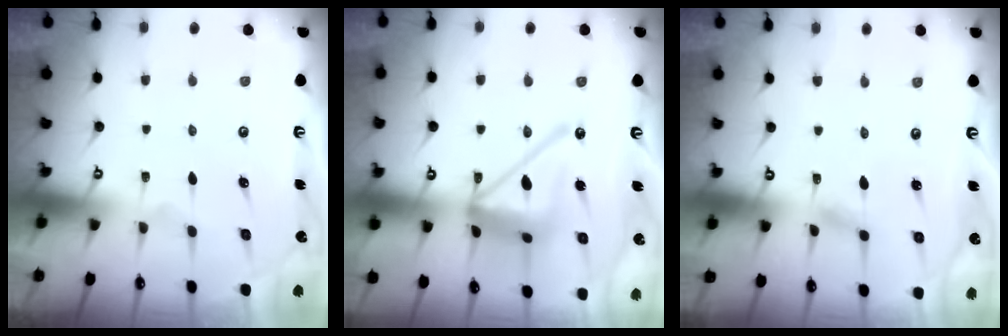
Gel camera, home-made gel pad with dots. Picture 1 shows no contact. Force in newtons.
{"total": 16.3, "press": 16.2, "slide": 1.6}
{"total": 2.9, "press": 2.8, "slide": 0.3}